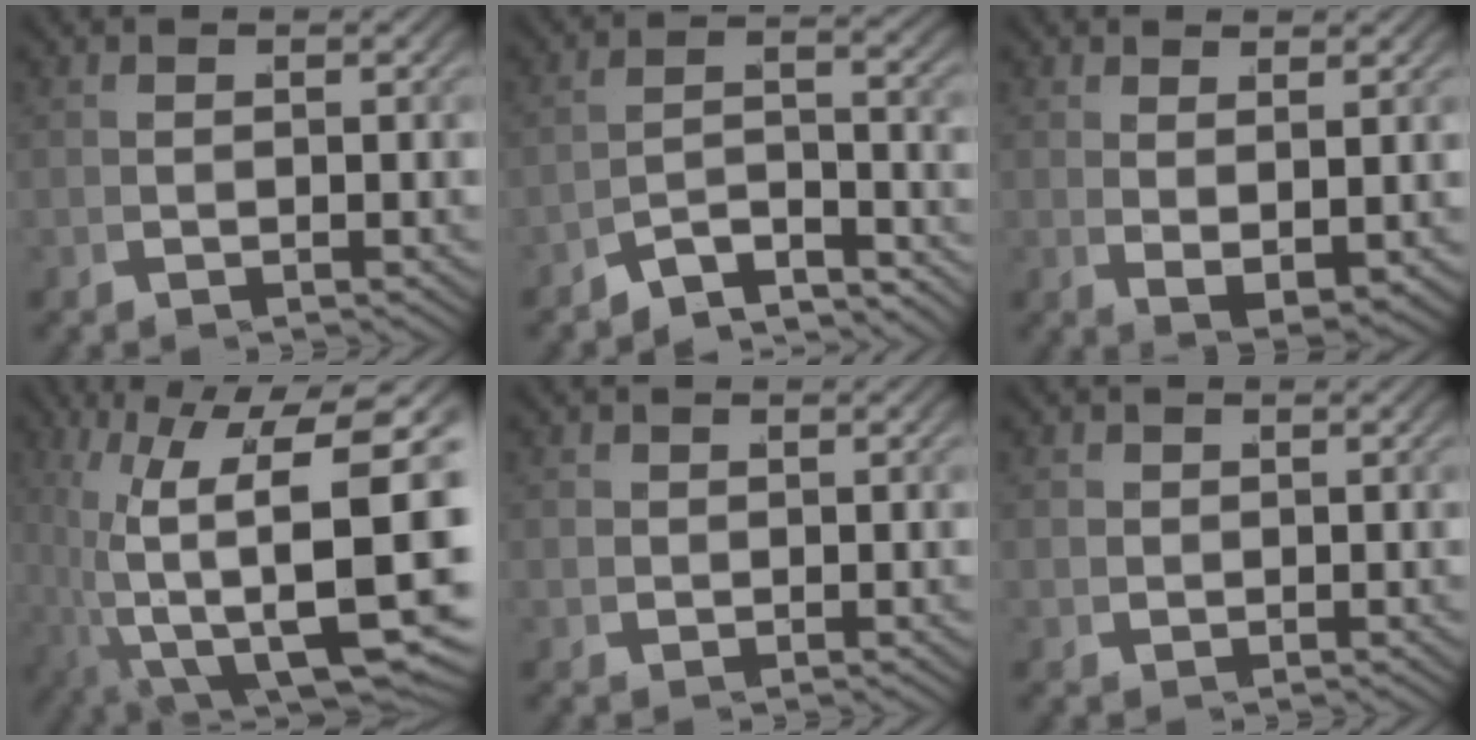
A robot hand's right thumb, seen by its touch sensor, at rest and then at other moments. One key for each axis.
{"total": 6.4, "fx": -4.3, "fy": 3.0, "fz": 3.7, "tx": -0.065, "ty": -0.024, "tz": -0.064}
{"total": 3.2, "fx": 1.3, "fy": 1.7, "fz": 2.4, "tx": -0.050, "ty": -0.012, "tz": 0.034}
{"total": 17.8, "fx": -2.2, "fy": 9.4, "fz": 14.9, "tx": -0.275, "ty": -0.067, "tz": 0.008}
{"total": 1.5, "fx": 0.5, "fy": 1.3, "fz": 0.4, "tx": -0.012, "ty": -0.004, "tz": 0.010}
{"total": 1.8, "fx": 0.5, "fy": 1.6, "fz": 0.5, "tx": -0.016, "ty": -0.003, "tz": 0.010}